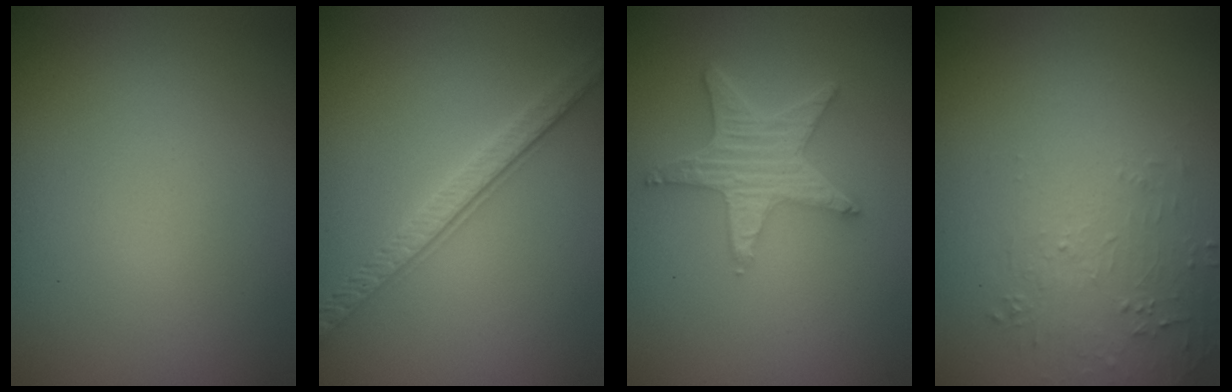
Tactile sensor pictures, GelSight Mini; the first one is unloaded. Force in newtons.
{"total": 3.3, "press": 2.9, "slide": 1.5}
{"total": 5.1, "press": 4.1, "slide": 3.1}
{"total": 1.7, "press": 0.5, "slide": 1.7}